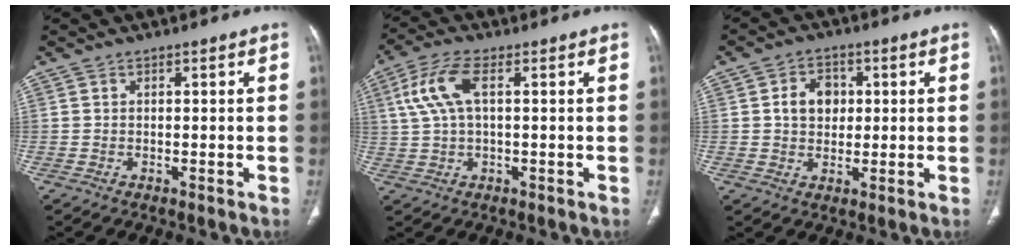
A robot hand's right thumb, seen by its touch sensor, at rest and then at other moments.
{"total": 7.9, "force": [2.0, 3.3, 6.9], "torque": [-0.167, 0.019, 0.041]}
{"total": 6.3, "force": [1.0, 5.0, 3.7], "torque": [-0.038, 0.003, 0.015]}